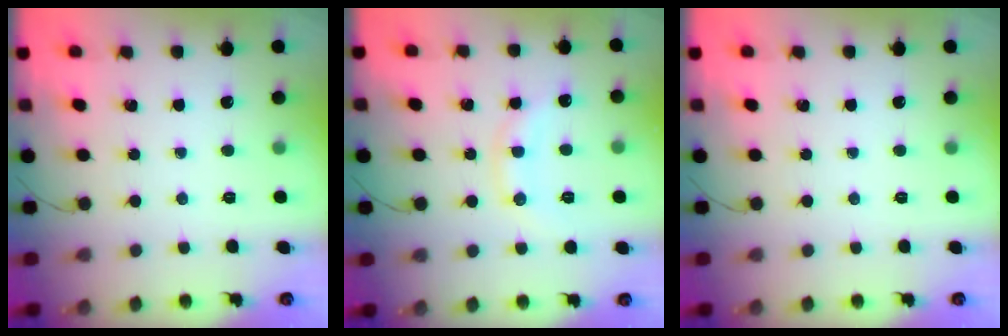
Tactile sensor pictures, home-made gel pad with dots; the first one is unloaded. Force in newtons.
{"total": 8.4, "press": 8.4, "slide": 0.3}
{"total": 0.0}